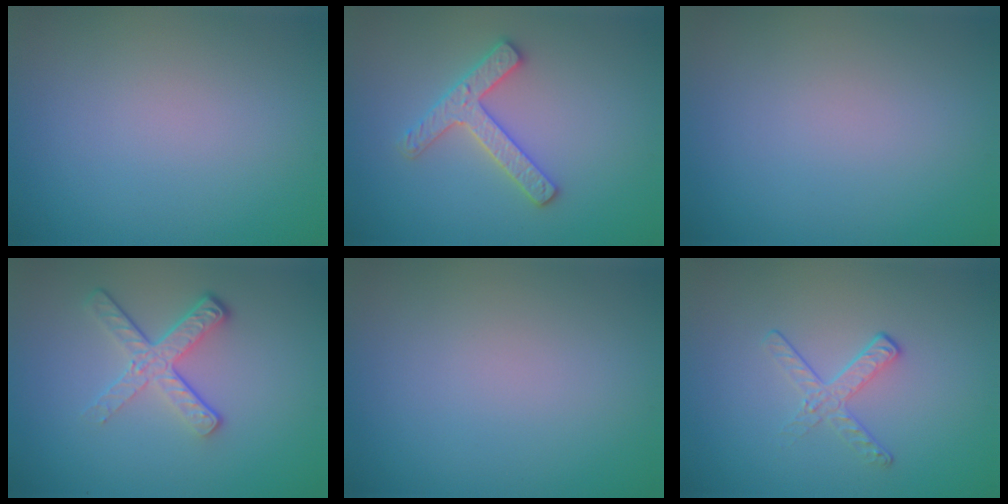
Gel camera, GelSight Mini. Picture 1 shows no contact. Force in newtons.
{"total": 2.9, "press": 2.8, "slide": 0.6}
{"total": 0.0}
{"total": 4.1, "press": 2.7, "slide": 3.2}
{"total": 0.0}
{"total": 1.9, "press": 1.1, "slide": 1.6}